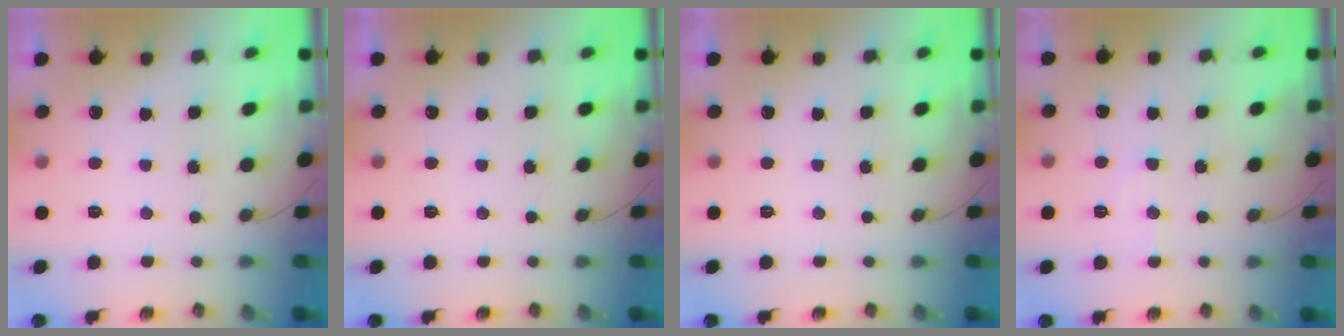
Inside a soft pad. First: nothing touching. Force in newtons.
{"total": 0.0}
{"total": 0.0}
{"total": 7.0, "press": 6.9, "slide": 0.5}